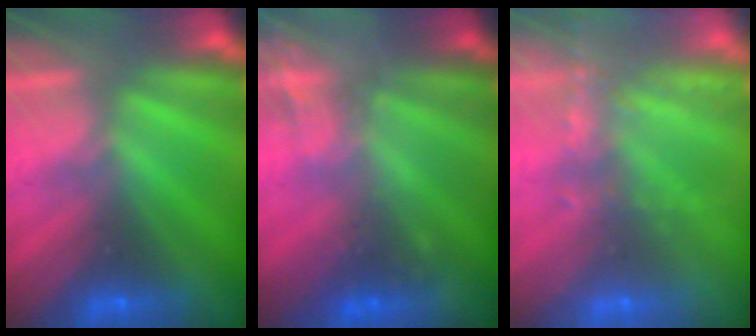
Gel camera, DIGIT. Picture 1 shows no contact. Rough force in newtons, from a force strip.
{"total": 2.1}
{"total": 13.7}